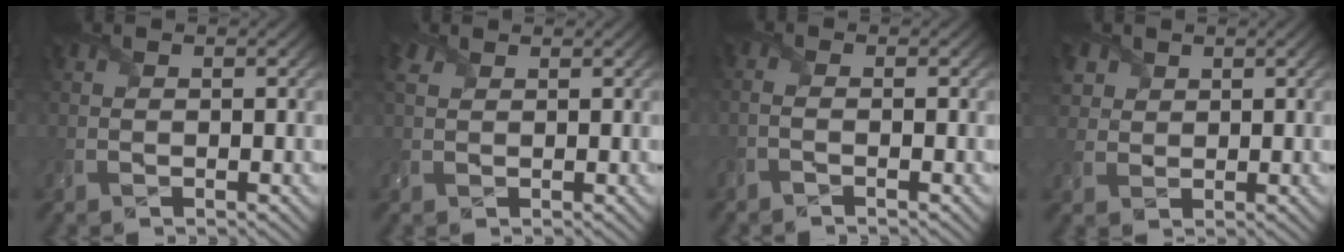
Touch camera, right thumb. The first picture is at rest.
{"total": 2.1, "force": [1.3, 1.3, 1.1], "torque": [-0.032, 0.010, 0.027]}
{"total": 1.4, "force": [-1.0, 0.2, 1.0], "torque": [-0.020, 0.000, -0.030]}
{"total": 3.2, "force": [1.5, 2.6, 0.9], "torque": [-0.034, -0.001, 0.033]}